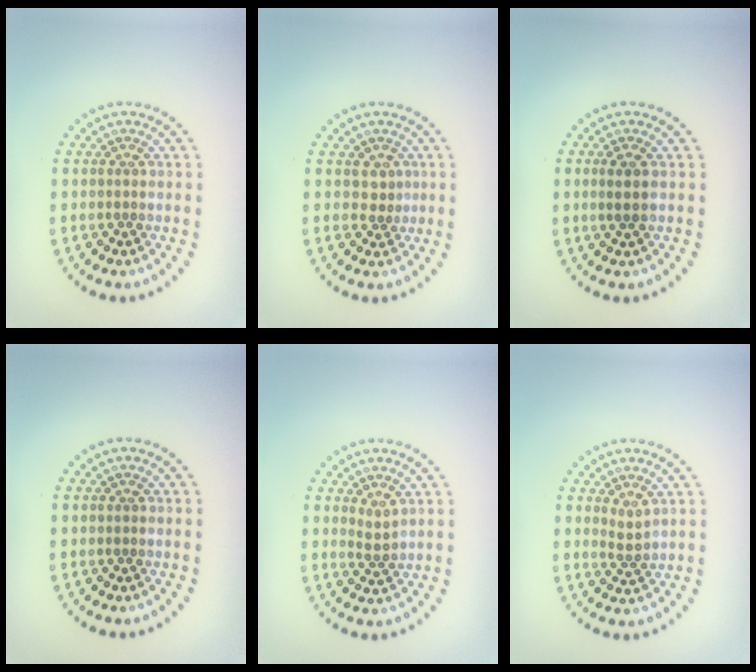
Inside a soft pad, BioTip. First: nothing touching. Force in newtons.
{"total": 1.1, "press": 0.8, "slide": 0.8}
{"total": 1.6, "press": 1.3, "slide": 0.9}
{"total": 0.0}
{"total": 1.1, "press": 0.8, "slide": 0.7}
{"total": 1.2, "press": 0.9, "slide": 0.7}